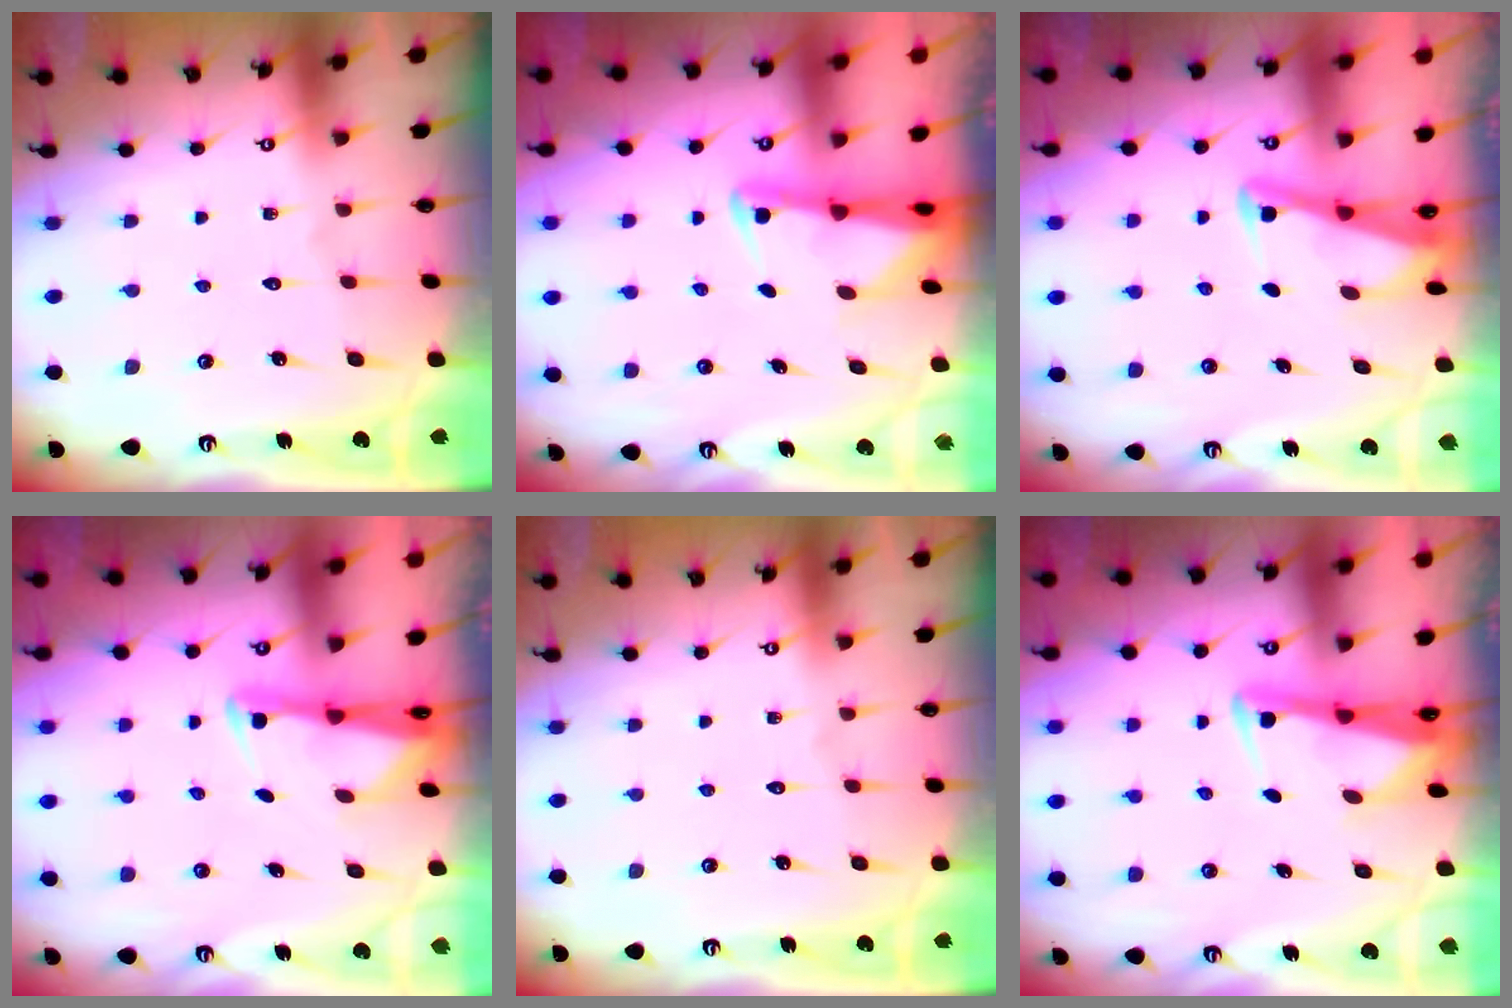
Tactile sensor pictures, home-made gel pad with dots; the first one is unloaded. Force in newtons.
{"total": 2.5, "press": 2.4, "slide": 0.5}
{"total": 2.7, "press": 2.7, "slide": 0.4}
{"total": 2.6, "press": 2.6, "slide": 0.5}
{"total": 0.0}
{"total": 2.9, "press": 2.8, "slide": 0.7}